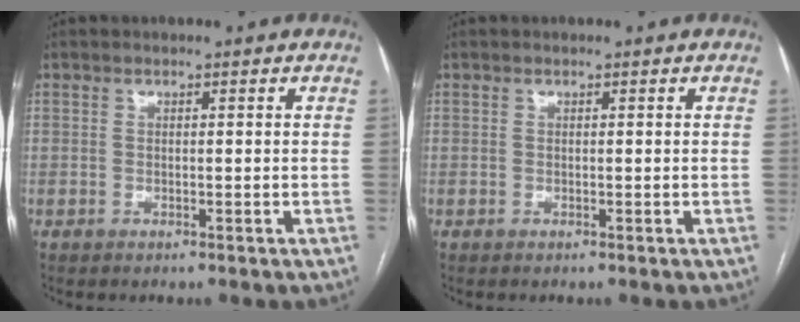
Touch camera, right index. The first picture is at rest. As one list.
[{"total": 0.0}]